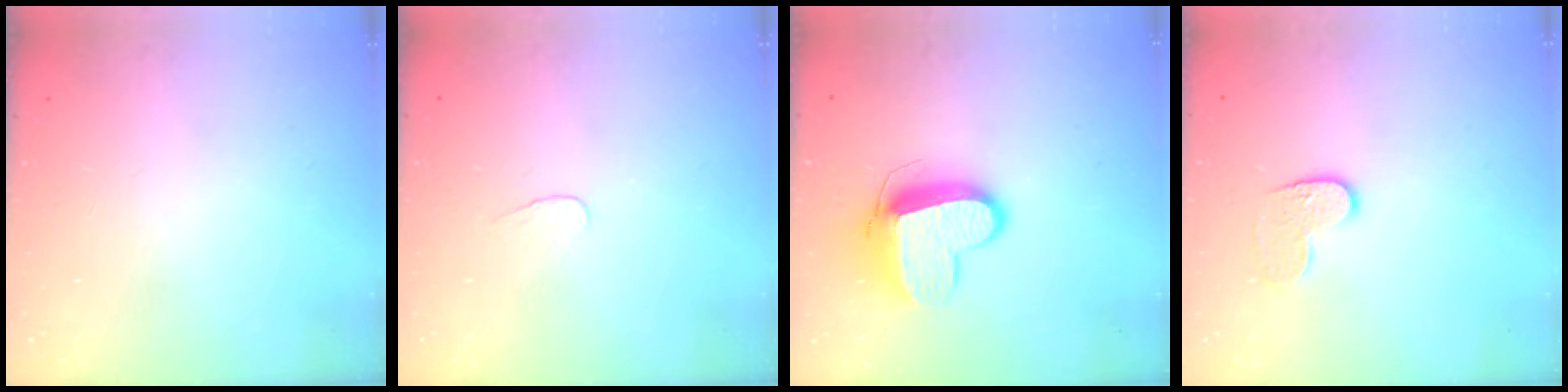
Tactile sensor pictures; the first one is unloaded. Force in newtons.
{"total": 2.8, "press": 2.7, "slide": 0.3}
{"total": 11.7, "press": 11.6, "slide": 1.3}
{"total": 6.8, "press": 6.8, "slide": 0.1}